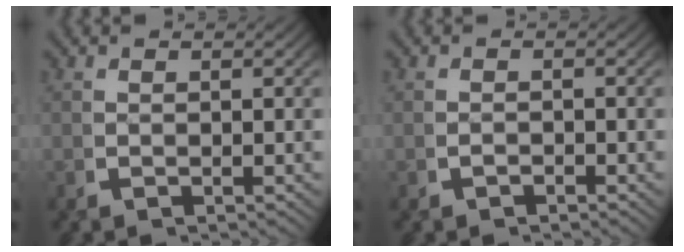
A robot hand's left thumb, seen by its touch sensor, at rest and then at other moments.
{"total": 0.6, "force": [-0.6, 0.2, 0.1], "torque": [-0.006, -0.004, -0.008]}